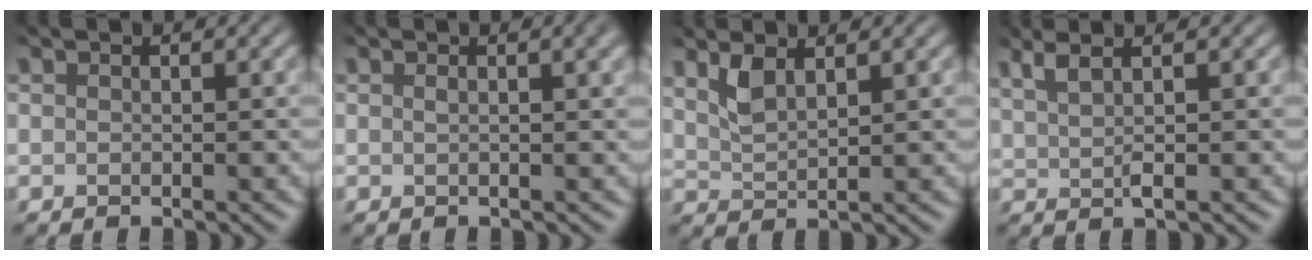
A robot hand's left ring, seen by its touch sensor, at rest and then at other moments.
{"total": 2.9, "force": [0.8, 1.3, 2.5], "torque": [-0.020, 0.005, 0.015]}
{"total": 2.1, "force": [1.6, 0.2, 1.4], "torque": [-0.036, -0.001, 0.037]}
{"total": 2.4, "force": [1.4, 0.1, 1.9], "torque": [-0.041, 0.003, 0.038]}